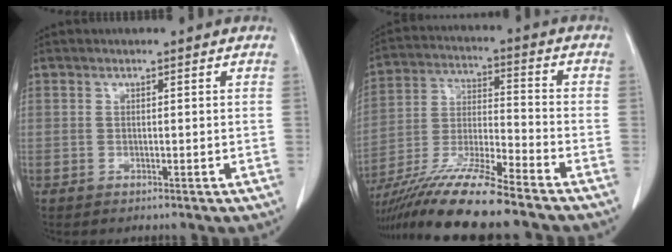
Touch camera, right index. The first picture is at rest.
{"total": 15.8, "force": [-12.6, 0.3, 9.5], "torque": [-0.195, -0.026, -0.231]}